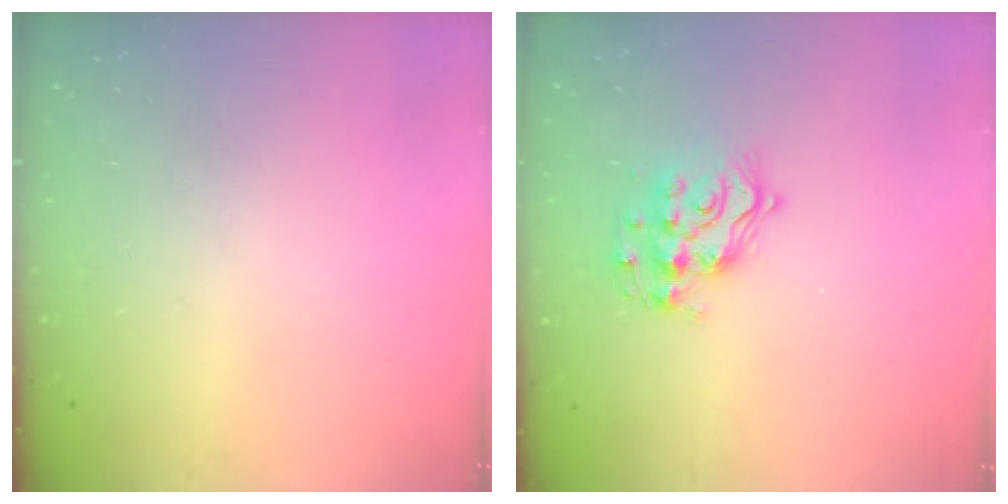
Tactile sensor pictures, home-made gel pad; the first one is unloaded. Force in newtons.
{"total": 12.2, "press": 12.2, "slide": 0.7}